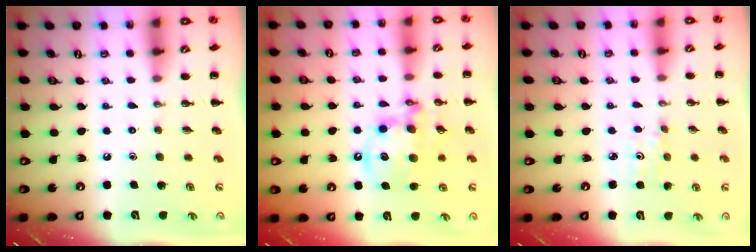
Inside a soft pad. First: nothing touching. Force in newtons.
{"total": 12.9, "press": 12.6, "slide": 2.9}
{"total": 2.9, "press": 2.8, "slide": 0.8}